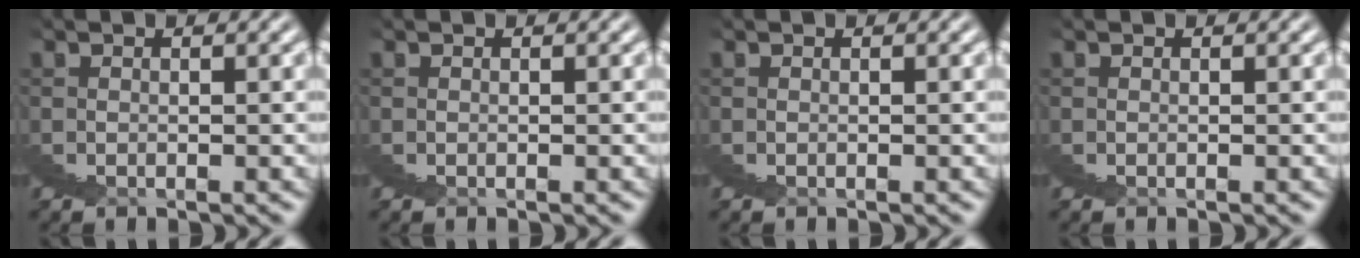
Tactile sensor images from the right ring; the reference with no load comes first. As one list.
[{"total": 0.0}, {"total": 0.0}, {"total": 0.0}]